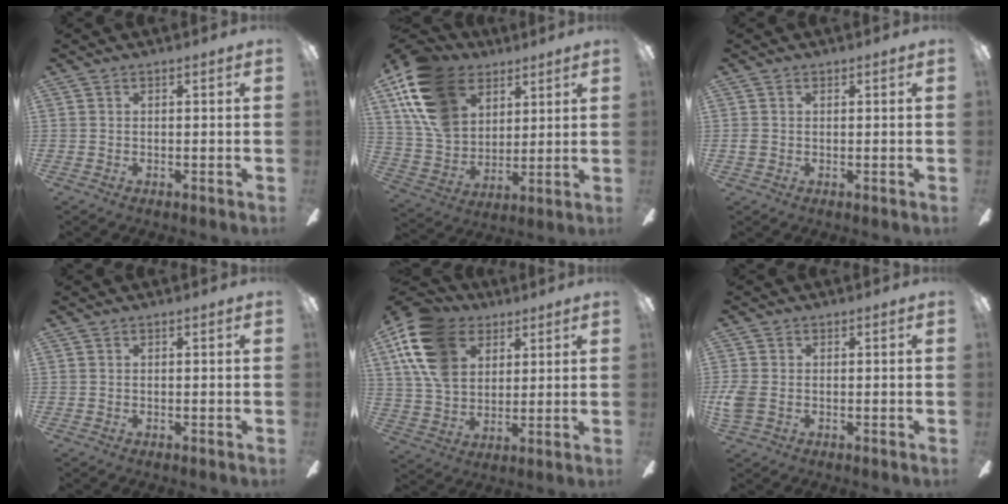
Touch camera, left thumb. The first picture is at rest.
{"total": 18.7, "force": [9.4, 13.0, 9.7], "torque": [-0.216, -0.027, 0.183]}
{"total": 1.2, "force": [0.1, 1.0, 0.6], "torque": [-0.012, 0.003, 0.001]}
{"total": 0.0}
{"total": 17.1, "force": [7.8, 12.0, 9.3], "torque": [-0.209, -0.017, 0.152]}
{"total": 4.2, "force": [-0.5, 3.0, 2.9], "torque": [-0.070, 0.000, -0.011]}